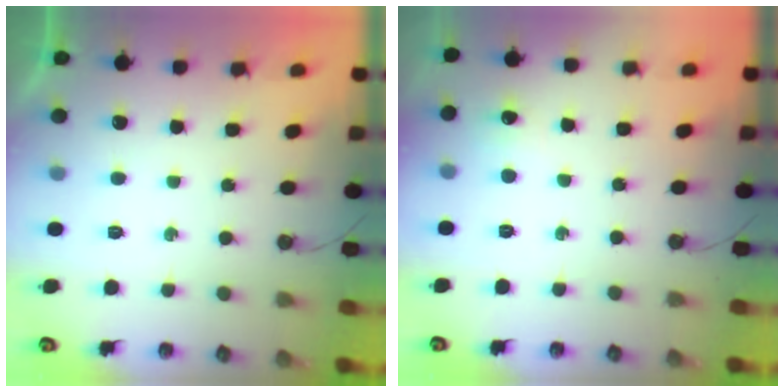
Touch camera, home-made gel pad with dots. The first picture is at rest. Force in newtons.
{"total": 4.3, "press": 4.3, "slide": 0.6}